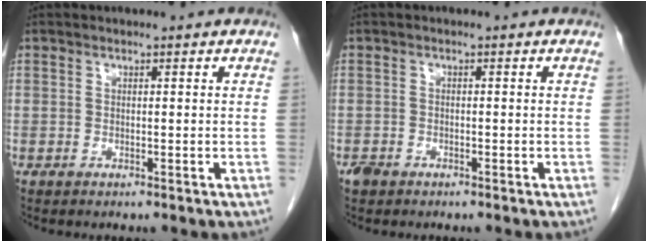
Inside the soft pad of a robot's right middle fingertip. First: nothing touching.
{"total": 1.5, "force": [-1.1, 0.9, 0.6], "torque": [-0.018, 0.001, -0.018]}